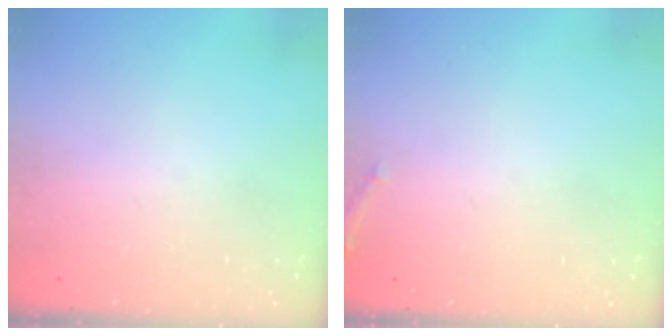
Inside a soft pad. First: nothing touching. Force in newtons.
{"total": 5.1, "press": 4.8, "slide": 1.8}